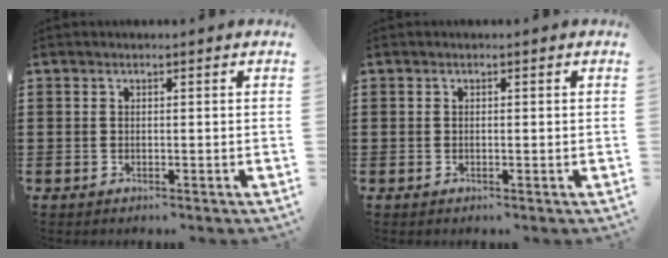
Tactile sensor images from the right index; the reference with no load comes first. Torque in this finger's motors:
{"motor_torque": [-0.18, 0.13, -0.02, -0.01]}